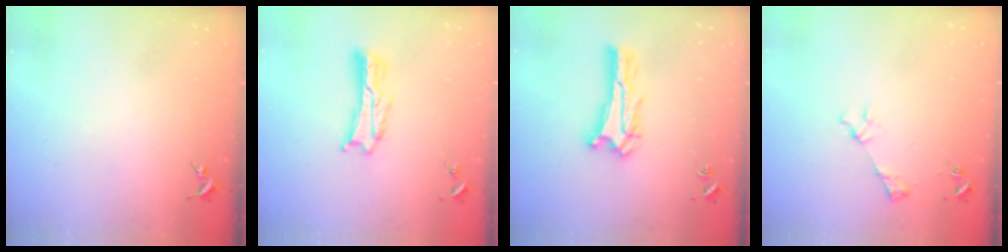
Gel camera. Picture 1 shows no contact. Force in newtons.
{"total": 2.4, "press": 2.4, "slide": 0.3}
{"total": 1.5, "press": 1.5, "slide": 0.2}
{"total": 3.3, "press": 3.3, "slide": 0.3}